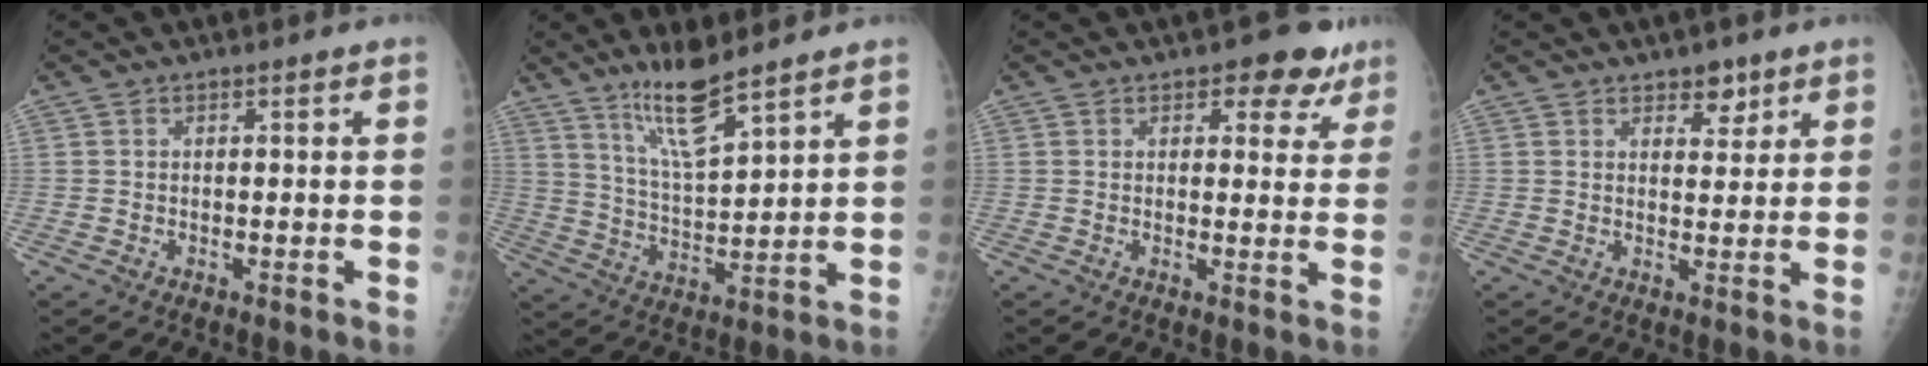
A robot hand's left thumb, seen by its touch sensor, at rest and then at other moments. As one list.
[{"total": 9.9, "force": [7.5, 1.3, 6.2], "torque": [-0.115, -0.058, 0.151]}, {"total": 6.3, "force": [3.8, 3.7, 3.4], "torque": [0.006, -0.012, 0.040]}, {"total": 3.8, "force": [2.5, 2.2, 1.8], "torque": [0.000, -0.015, 0.035]}]